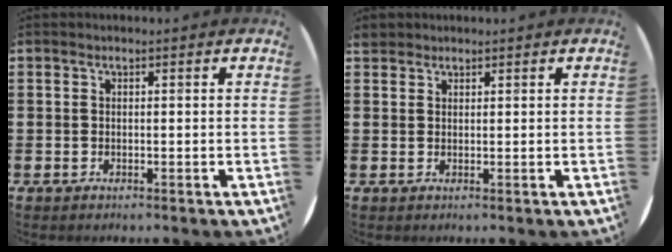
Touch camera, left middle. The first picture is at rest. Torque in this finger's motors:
{"motor_torque": [0.22, -0.21, -0.01, 0.00]}